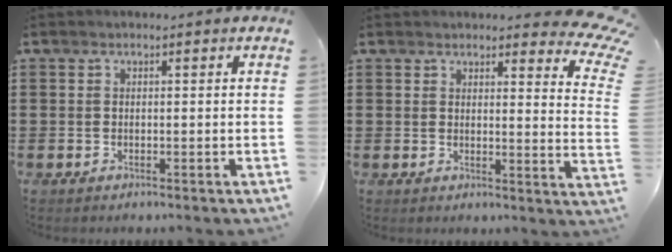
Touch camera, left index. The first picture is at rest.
{"total": 5.2, "force": [4.4, 1.0, 2.5], "torque": [-0.035, -0.021, 0.076]}